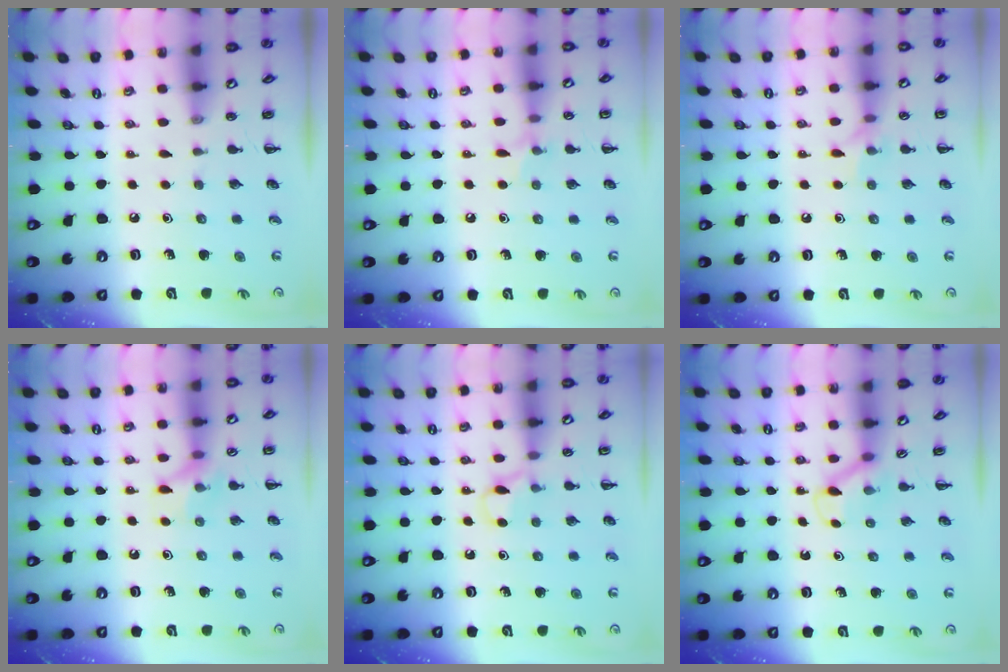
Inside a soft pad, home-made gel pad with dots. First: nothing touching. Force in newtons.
{"total": 5.5, "press": 5.2, "slide": 1.6}
{"total": 5.9, "press": 5.8, "slide": 1.1}
{"total": 8.5, "press": 8.4, "slide": 1.5}
{"total": 4.8, "press": 4.6, "slide": 1.6}
{"total": 2.6, "press": 2.4, "slide": 0.9}